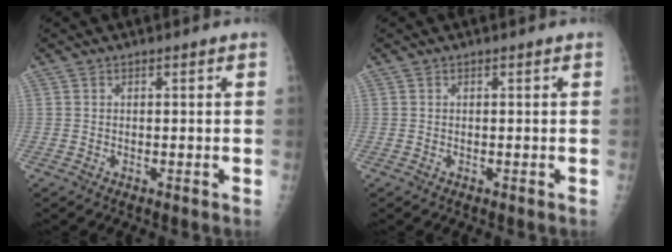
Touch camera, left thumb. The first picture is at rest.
{"total": 0.0}